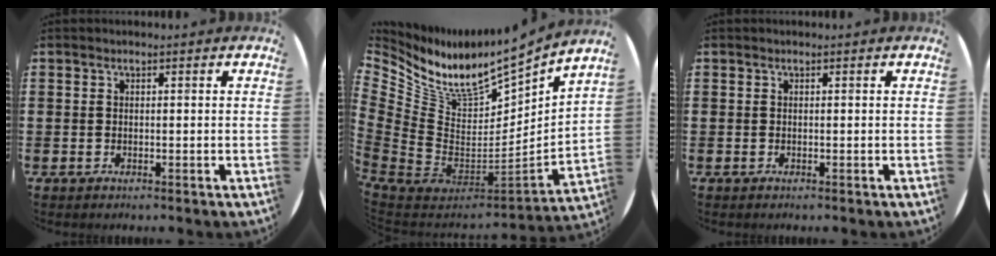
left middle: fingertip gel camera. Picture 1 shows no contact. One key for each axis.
{"total": 8.6, "fx": 6.3, "fy": 3.8, "fz": 4.4, "tx": -0.116, "ty": -0.071, "tz": 0.108}
{"total": 0.0}